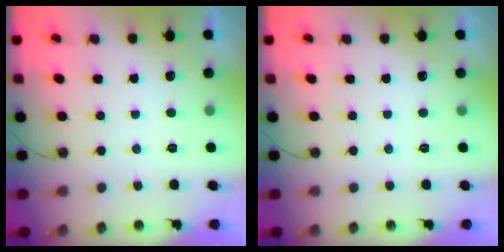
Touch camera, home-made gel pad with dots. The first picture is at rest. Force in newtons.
{"total": 0.0}